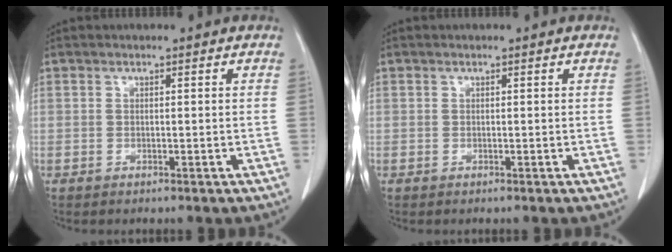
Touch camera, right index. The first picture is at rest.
{"total": 0.0}